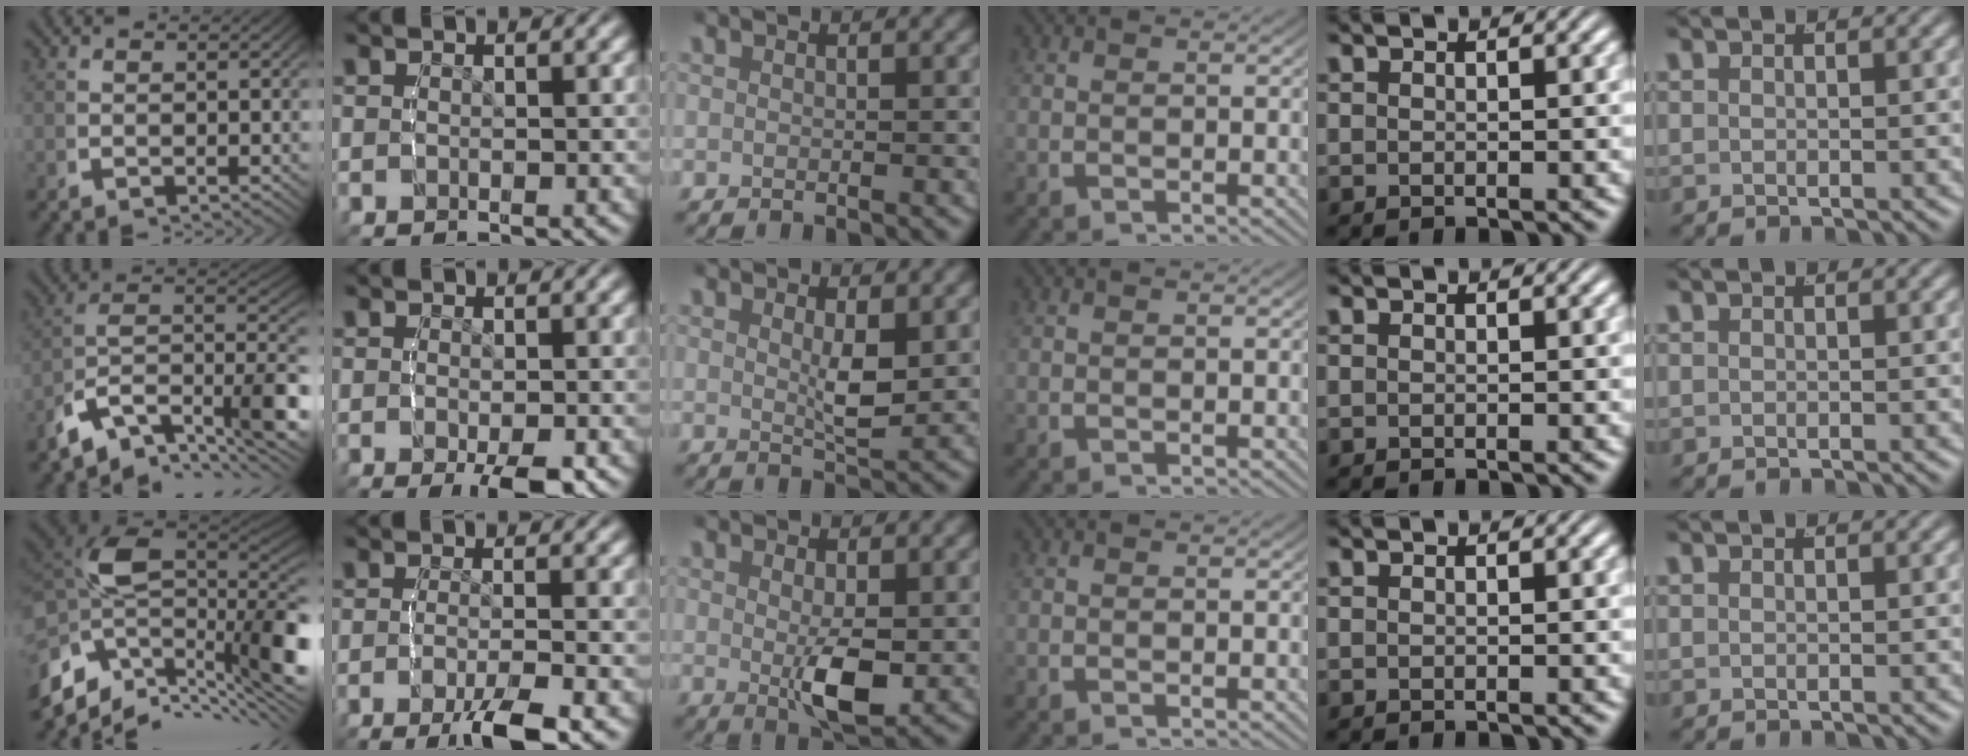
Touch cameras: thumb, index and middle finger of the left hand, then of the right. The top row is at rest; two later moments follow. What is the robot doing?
{"motion": "lift_and_place", "object": "stress ball aka squeeze ball"}